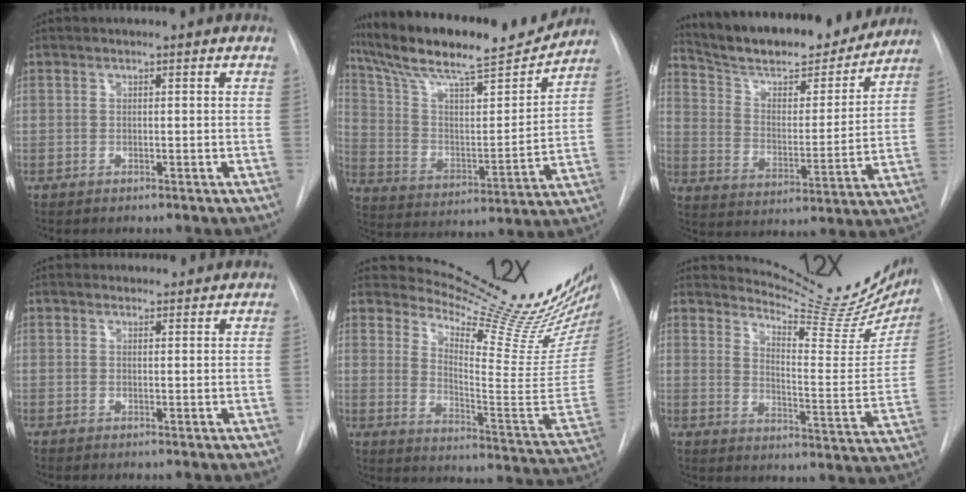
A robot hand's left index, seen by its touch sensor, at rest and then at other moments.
{"total": 21.6, "force": [19.0, 2.6, 9.9], "torque": [-0.179, -0.003, 0.308]}
{"total": 20.6, "force": [18.5, 4.2, 8.0], "torque": [-0.130, -0.009, 0.283]}
{"total": 5.9, "force": [5.6, 1.5, 0.8], "torque": [-0.001, 0.028, 0.071]}
{"total": 23.6, "force": [21.7, 0.2, 9.3], "torque": [-0.137, -0.154, 0.282]}
{"total": 18.5, "force": [17.2, 3.1, 5.9], "torque": [-0.074, -0.085, 0.208]}